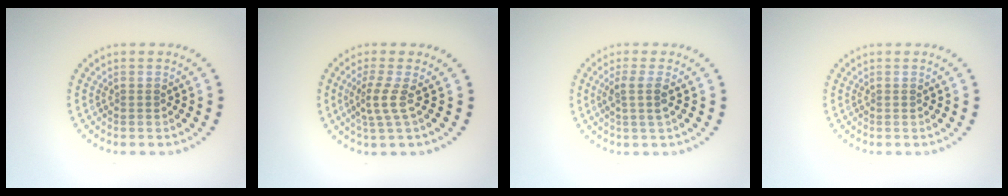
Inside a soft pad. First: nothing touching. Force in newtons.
{"total": 2.3, "press": 1.5, "slide": 1.7}
{"total": 1.9, "press": 1.6, "slide": 1.1}
{"total": 0.0}